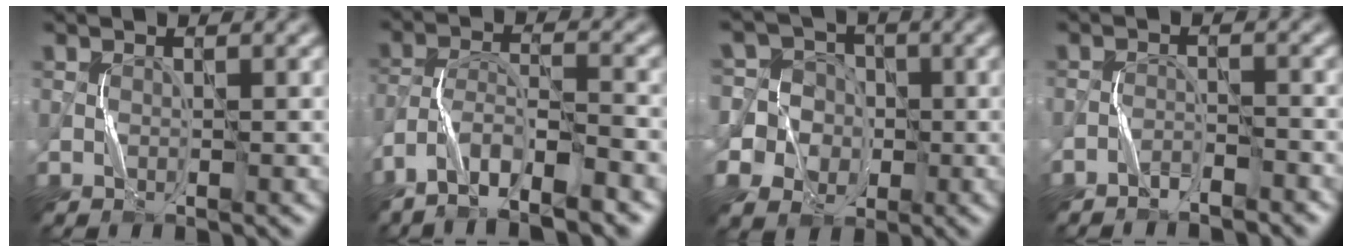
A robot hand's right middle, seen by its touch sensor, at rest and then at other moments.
{"total": 7.9, "force": [-6.2, 1.6, 4.6], "torque": [-0.083, -0.004, -0.107]}
{"total": 10.2, "force": [-0.7, 9.7, 2.9], "torque": [-0.096, 0.033, -0.038]}
{"total": 1.8, "force": [-1.7, 0.2, 0.2], "torque": [-0.003, 0.005, -0.035]}